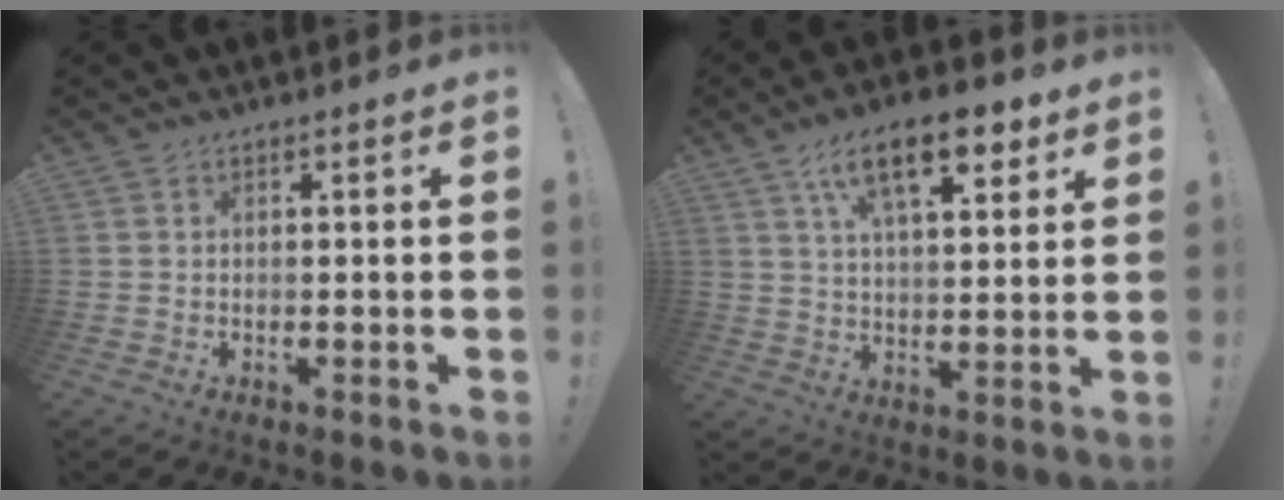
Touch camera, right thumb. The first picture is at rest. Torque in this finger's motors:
{"motor_torque": [-0.44, 2.12, 1.36, 0.84, 0.11]}